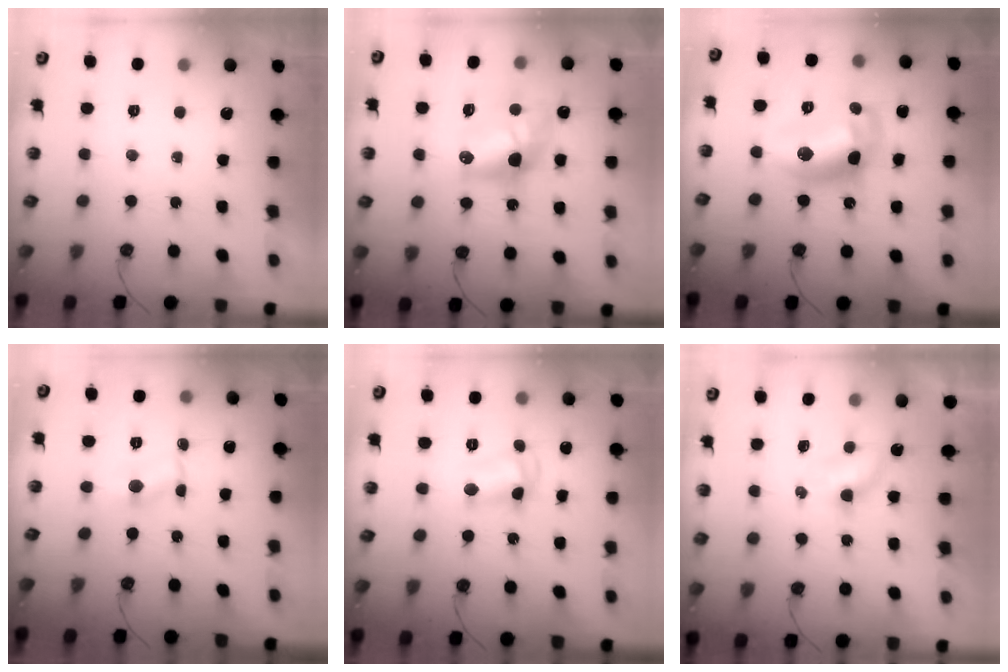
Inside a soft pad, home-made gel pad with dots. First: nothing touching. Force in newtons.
{"total": 12.6, "press": 12.6, "slide": 0.9}
{"total": 14.4, "press": 14.4, "slide": 1.0}
{"total": 1.6, "press": 1.5, "slide": 0.2}
{"total": 6.7, "press": 6.7, "slide": 0.2}
{"total": 3.4, "press": 3.4, "slide": 0.5}